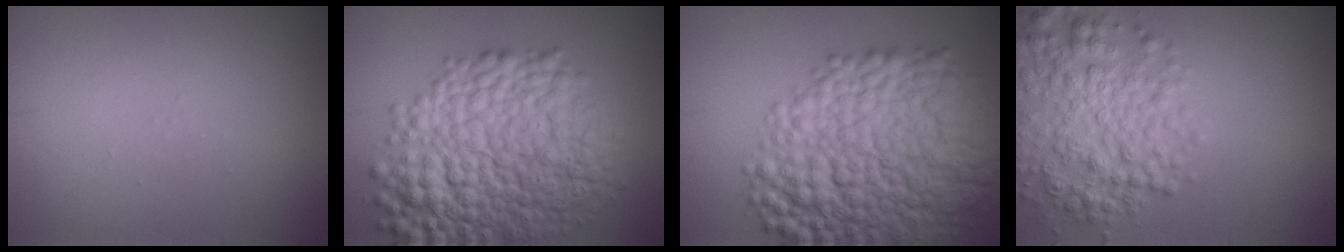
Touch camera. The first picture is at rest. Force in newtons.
{"total": 12.2, "press": 12.2, "slide": 0.1}
{"total": 13.4, "press": 13.4, "slide": 0.0}
{"total": 5.8, "press": 5.8, "slide": 0.2}